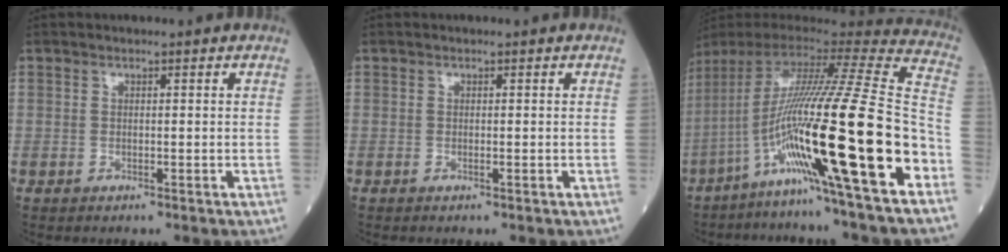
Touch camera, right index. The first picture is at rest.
{"total": 0.0}
{"total": 29.9, "force": [-9.8, -0.4, 28.3], "torque": [-0.467, -0.039, -0.190]}